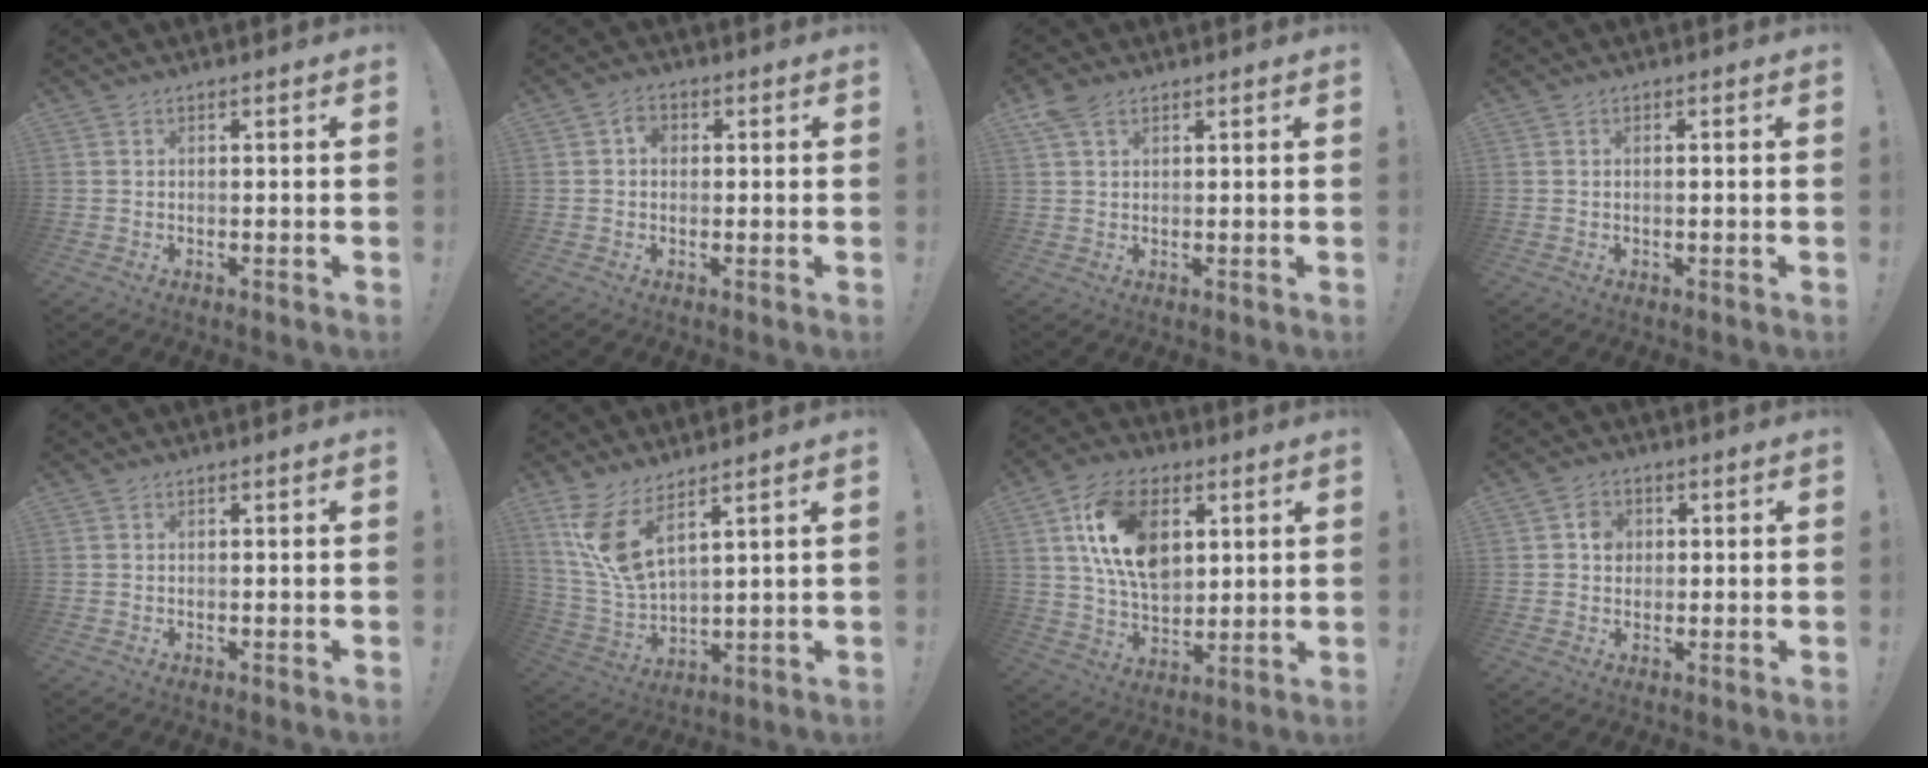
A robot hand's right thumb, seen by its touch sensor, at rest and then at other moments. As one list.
[{"total": 3.2, "force": [0.3, 2.6, 1.9], "torque": [-0.026, 0.003, 0.003]}, {"total": 4.4, "force": [2.5, 2.5, 2.7], "torque": [-0.049, -0.003, 0.048]}, {"total": 0.7, "force": [-0.2, -0.1, 0.7], "torque": [-0.005, -0.003, -0.006]}, {"total": 0.0}, {"total": 11.3, "force": [7.2, 3.7, 7.9], "torque": [-0.169, -0.052, 0.135]}, {"total": 18.1, "force": [5.9, 11.8, 12.3], "torque": [-0.225, -0.006, 0.111]}, {"total": 4.1, "force": [0.3, 3.7, 1.7], "torque": [-0.019, 0.004, 0.002]}]